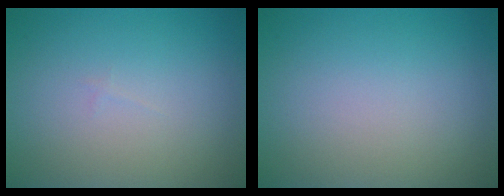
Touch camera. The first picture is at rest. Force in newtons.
{"total": 0.0}